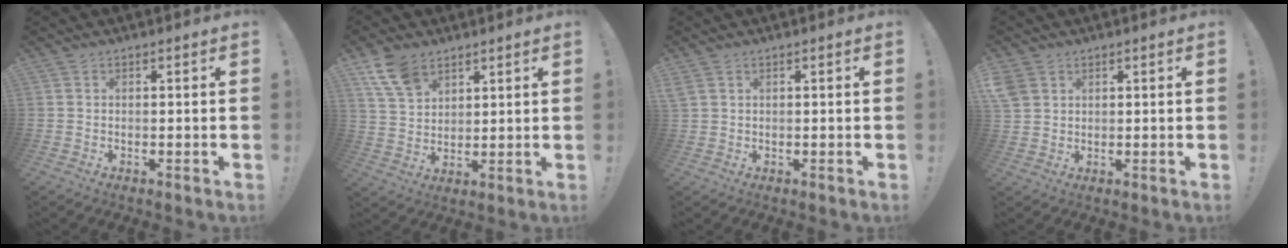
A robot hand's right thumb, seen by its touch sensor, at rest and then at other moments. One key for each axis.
{"total": 9.9, "fx": 6.4, "fy": 6.0, "fz": 4.7, "tx": -0.092, "ty": -0.024, "tz": 0.129}
{"total": 1.5, "fx": 0.8, "fy": 0.8, "fz": 1.0, "tx": -0.020, "ty": 0.003, "tz": 0.015}
{"total": 4.4, "fx": 2.4, "fy": 3.3, "fz": 1.6, "tx": -0.028, "ty": -0.010, "tz": 0.047}